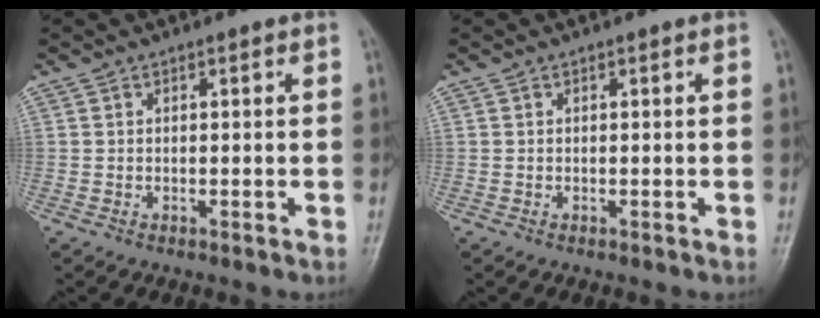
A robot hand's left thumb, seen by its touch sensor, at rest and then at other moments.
{"total": 0.0}